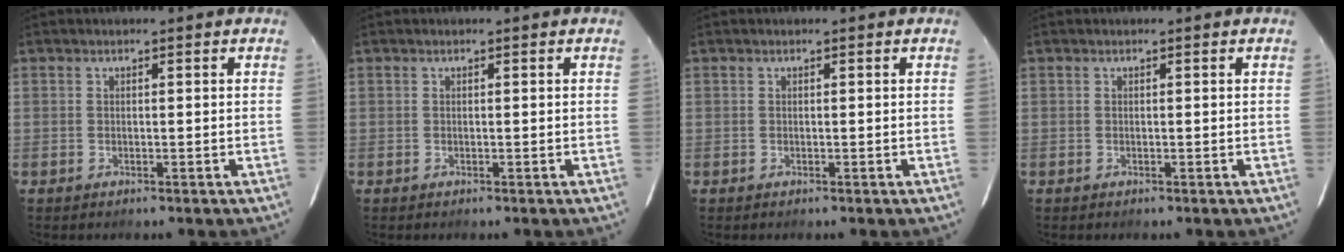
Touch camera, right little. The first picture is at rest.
{"total": 0.0}
{"total": 0.0}
{"total": 0.0}